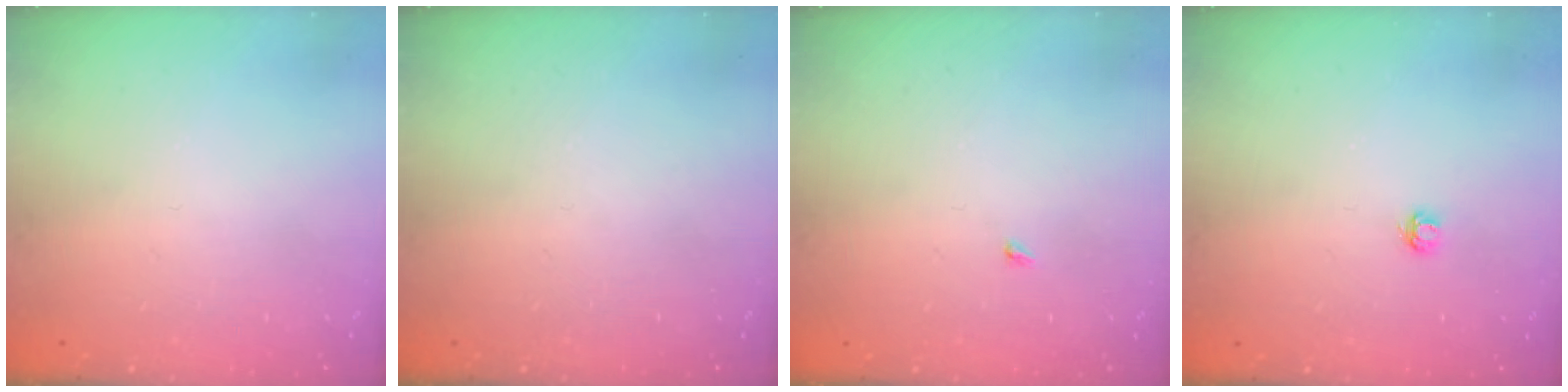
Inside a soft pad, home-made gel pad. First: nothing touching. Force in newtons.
{"total": 0.0}
{"total": 1.9, "press": 1.9, "slide": 0.3}
{"total": 3.2, "press": 3.2, "slide": 0.3}